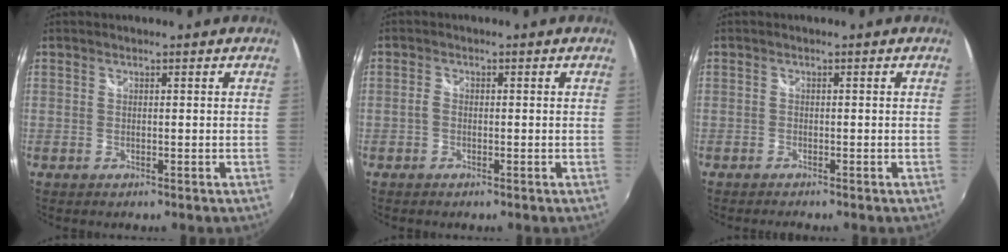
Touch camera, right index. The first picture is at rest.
{"total": 1.2, "force": [-0.7, 0.8, 0.6], "torque": [-0.013, 0.001, -0.016]}
{"total": 1.4, "force": [-1.4, 0.2, 0.4], "torque": [-0.014, -0.009, -0.027]}